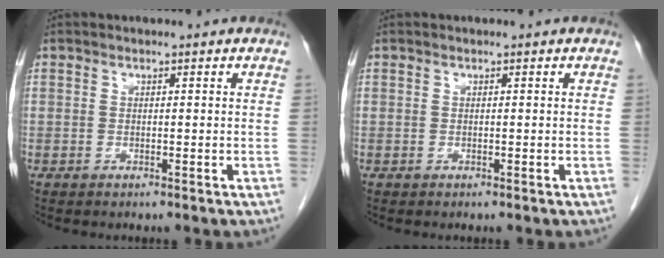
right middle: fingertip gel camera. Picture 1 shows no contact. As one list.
[{"total": 0.0}]